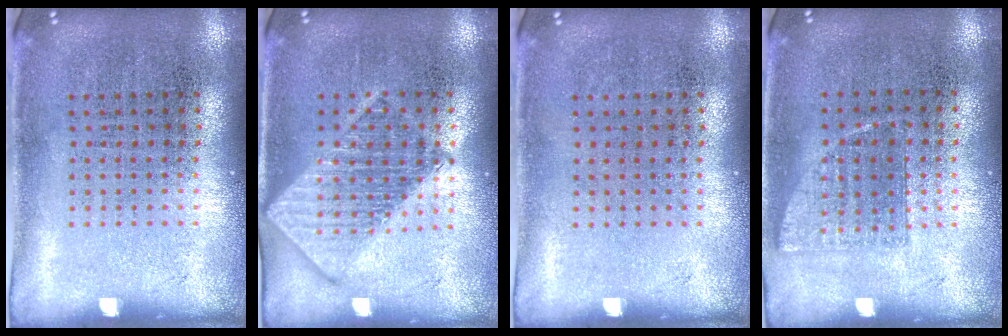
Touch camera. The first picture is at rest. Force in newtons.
{"total": 2.0, "press": 2.0, "slide": 0.2}
{"total": 0.0}
{"total": 0.7, "press": 0.7, "slide": 0.2}